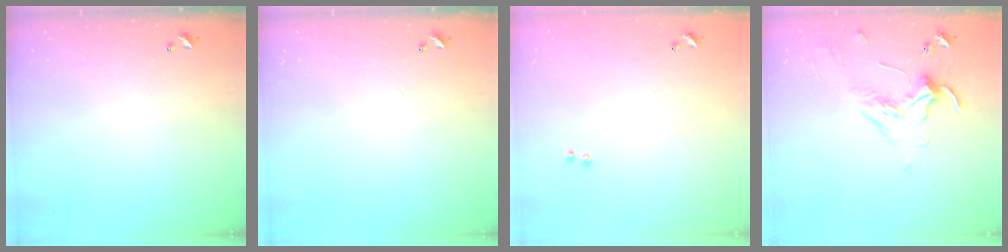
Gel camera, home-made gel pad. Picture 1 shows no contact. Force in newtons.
{"total": 0.0}
{"total": 8.2, "press": 8.2, "slide": 0.5}
{"total": 1.8, "press": 1.8, "slide": 0.4}